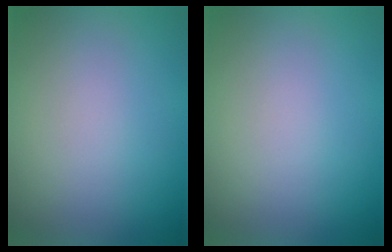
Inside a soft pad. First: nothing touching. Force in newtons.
{"total": 0.0}